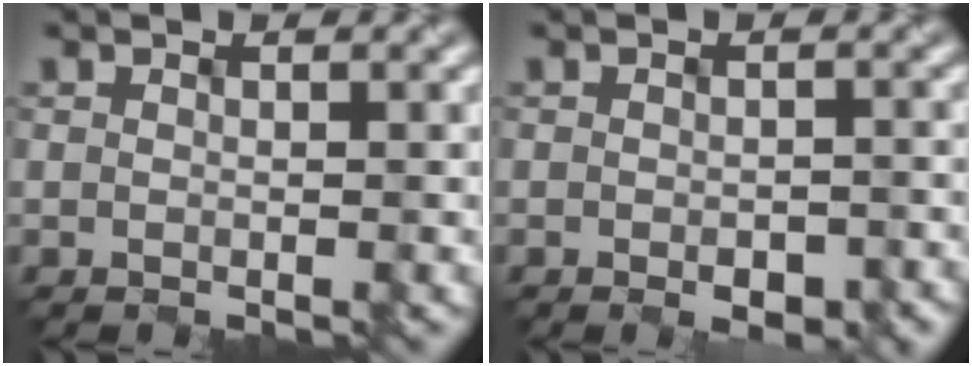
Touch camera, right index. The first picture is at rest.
{"total": 2.7, "force": [-1.4, 1.4, 1.9], "torque": [-0.026, -0.007, -0.010]}